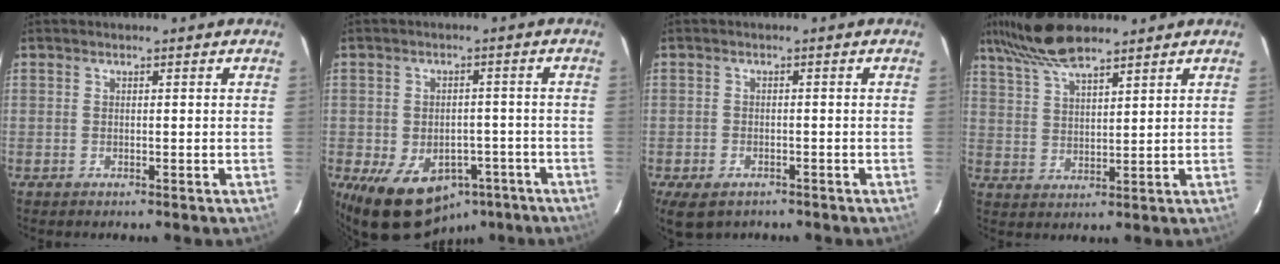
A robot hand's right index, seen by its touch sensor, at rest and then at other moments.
{"total": 13.6, "force": [-7.4, 9.3, 6.5], "torque": [-0.138, 0.008, -0.083]}
{"total": 6.3, "force": [-4.1, 3.7, 3.0], "torque": [-0.074, -0.019, -0.064]}
{"total": 9.6, "force": [7.7, 2.1, 5.2], "torque": [-0.109, 0.023, 0.153]}